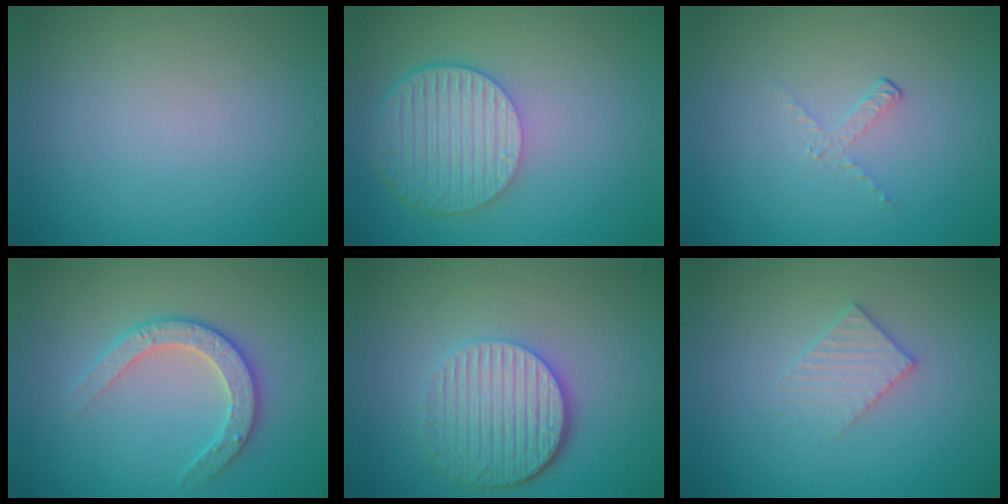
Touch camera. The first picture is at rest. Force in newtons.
{"total": 6.1, "press": 4.5, "slide": 4.2}
{"total": 1.1, "press": 0.4, "slide": 1.1}
{"total": 2.9, "press": 2.8, "slide": 0.8}
{"total": 5.2, "press": 4.0, "slide": 3.2}
{"total": 2.1, "press": 2.0, "slide": 0.3}